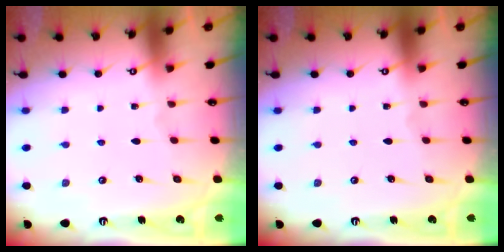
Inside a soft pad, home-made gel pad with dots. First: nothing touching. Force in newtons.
{"total": 0.0}